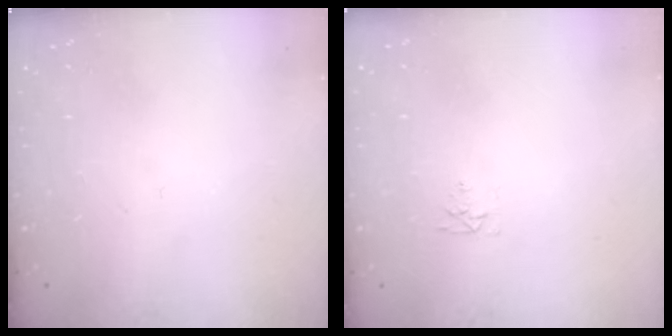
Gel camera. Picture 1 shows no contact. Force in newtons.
{"total": 4.7, "press": 4.6, "slide": 0.5}